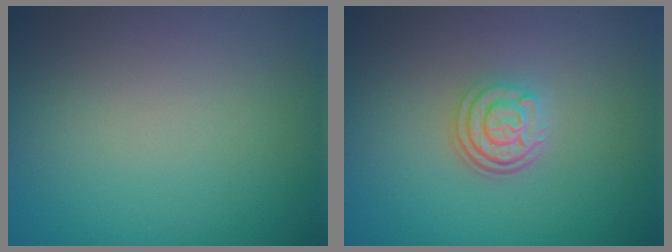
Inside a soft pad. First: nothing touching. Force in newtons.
{"total": 3.1, "press": 2.4, "slide": 2.0}